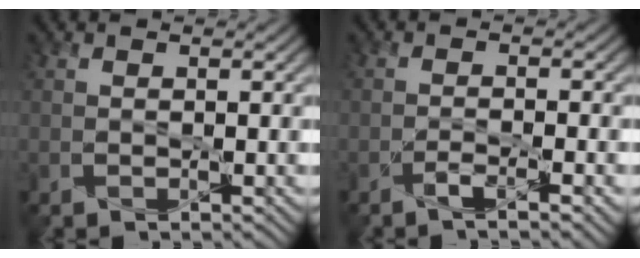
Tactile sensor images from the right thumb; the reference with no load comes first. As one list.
[{"total": 2.8, "force": [-1.8, 0.3, 2.1], "torque": [-0.040, 0.002, -0.039]}]